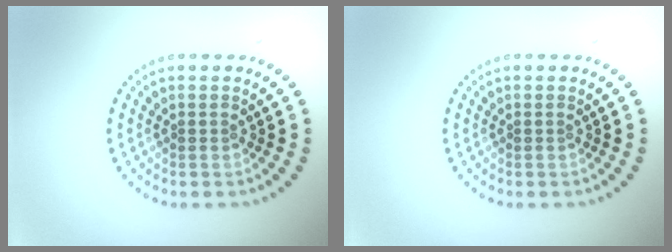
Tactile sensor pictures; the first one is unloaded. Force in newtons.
{"total": 0.0}